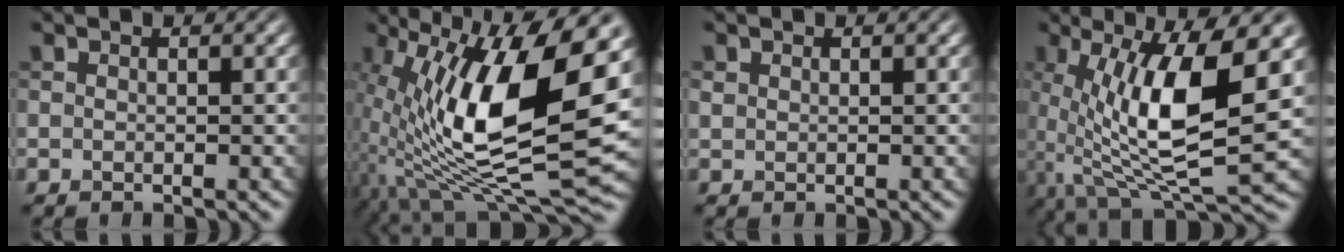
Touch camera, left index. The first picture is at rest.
{"total": 15.0, "force": [0.5, 5.7, 13.8], "torque": [-0.253, -0.020, 0.004]}
{"total": 0.7, "force": [0.4, 0.6, 0.1], "torque": [-0.003, -0.001, 0.009]}
{"total": 10.7, "force": [0.8, 3.0, 10.2], "torque": [-0.188, -0.011, 0.020]}